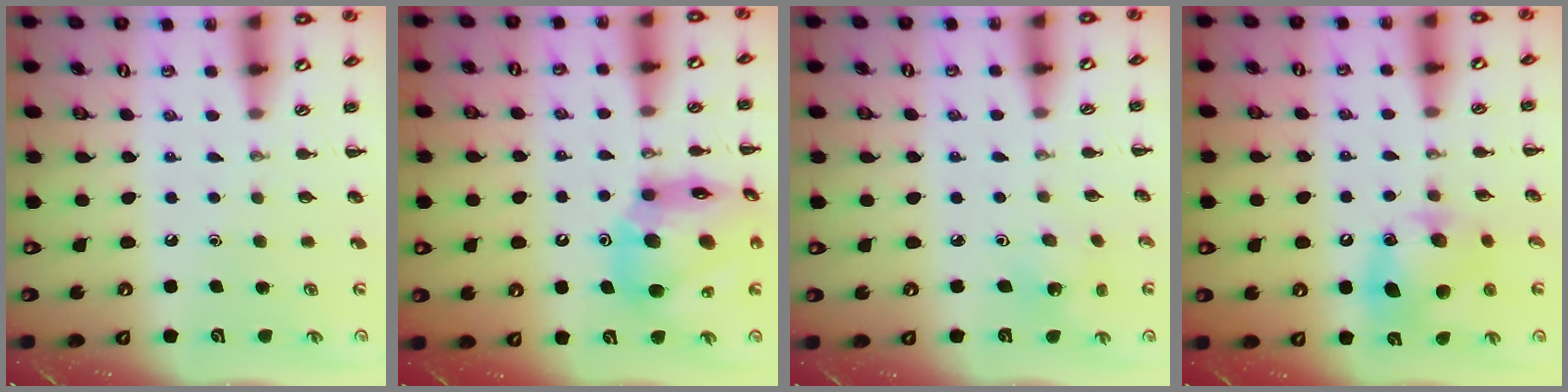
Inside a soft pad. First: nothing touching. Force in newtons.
{"total": 19.2, "press": 18.5, "slide": 5.3}
{"total": 2.3, "press": 2.2, "slide": 0.7}
{"total": 12.3, "press": 12.2, "slide": 1.6}